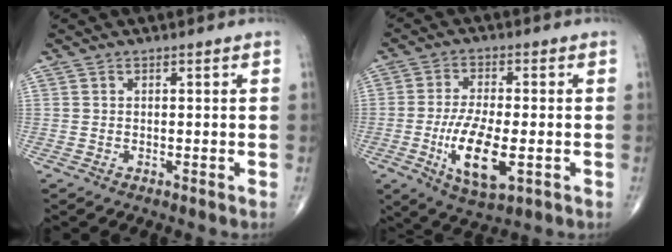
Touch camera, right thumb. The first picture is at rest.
{"total": 11.7, "force": [-2.9, 4.5, 10.4], "torque": [-0.193, -0.008, -0.047]}